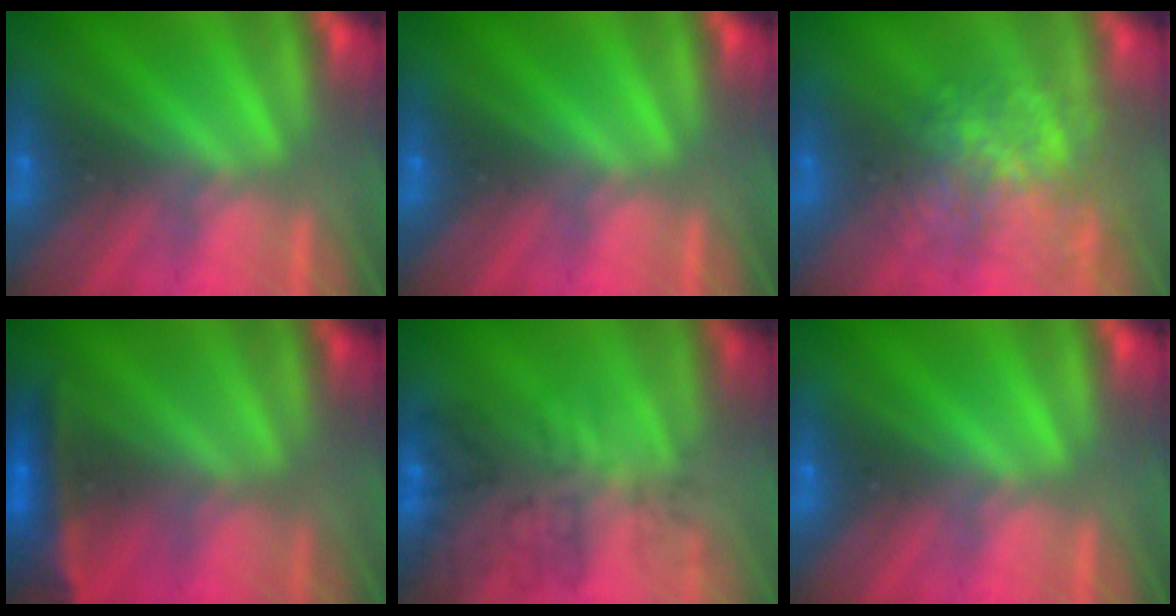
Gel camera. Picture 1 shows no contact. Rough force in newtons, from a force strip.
{"total": 0.0}
{"total": 3.7}
{"total": 2.4}
{"total": 4.6}
{"total": 0.0}